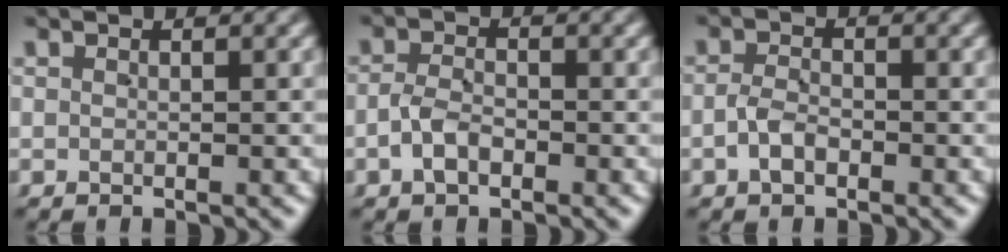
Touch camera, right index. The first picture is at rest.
{"total": 2.1, "force": [-1.3, 1.2, 1.1], "torque": [-0.017, 0.007, -0.027]}
{"total": 1.8, "force": [-1.3, 1.0, 0.9], "torque": [-0.013, 0.006, -0.026]}